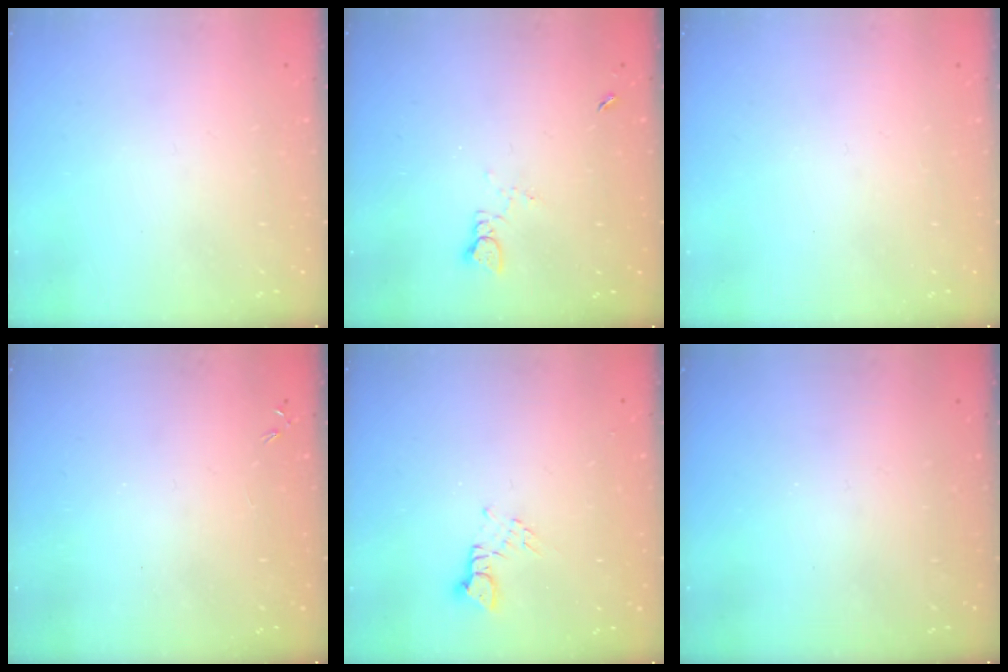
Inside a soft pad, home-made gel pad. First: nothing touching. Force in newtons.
{"total": 1.7, "press": 1.7, "slide": 0.2}
{"total": 0.0}
{"total": 0.0}
{"total": 2.8, "press": 2.8, "slide": 0.3}
{"total": 0.0}